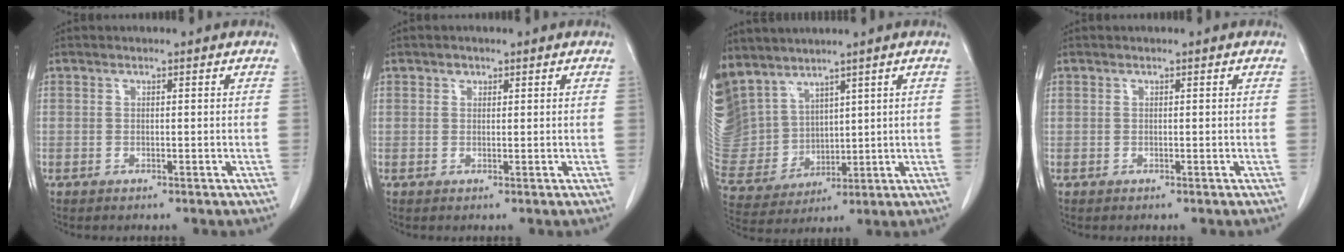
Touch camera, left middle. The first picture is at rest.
{"total": 0.8, "force": [0.6, 0.6, 0.2], "torque": [0.000, -0.003, 0.008]}
{"total": 16.0, "force": [11.7, 9.6, 5.4], "torque": [-0.165, 0.016, 0.254]}
{"total": 0.0}